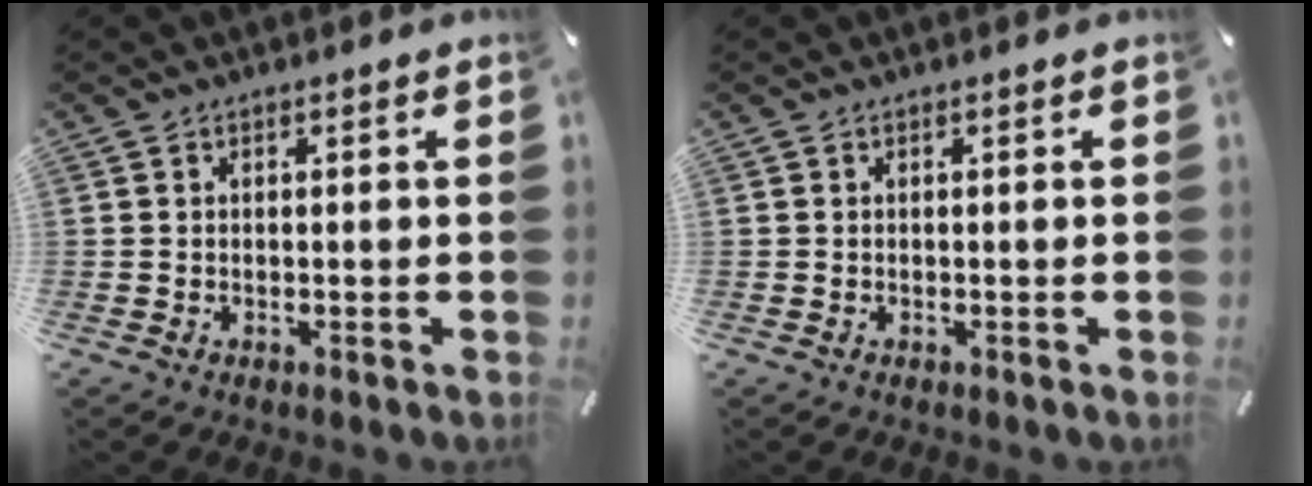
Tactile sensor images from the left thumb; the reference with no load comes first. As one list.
[{"total": 0.0}]